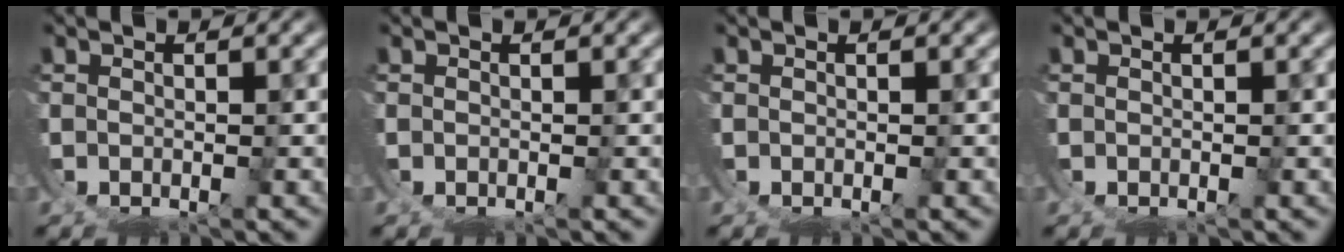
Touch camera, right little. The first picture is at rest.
{"total": 0.0}
{"total": 0.0}
{"total": 0.0}